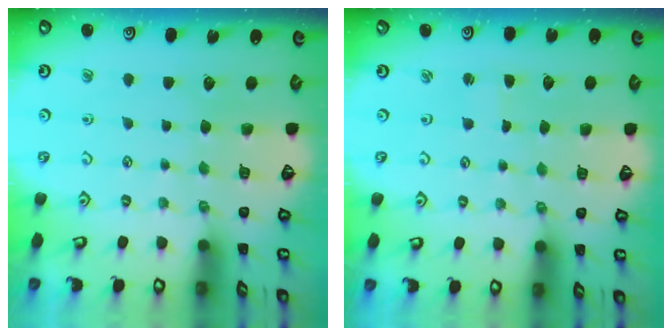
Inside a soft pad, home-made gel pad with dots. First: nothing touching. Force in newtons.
{"total": 0.8, "press": 0.8, "slide": 0.2}